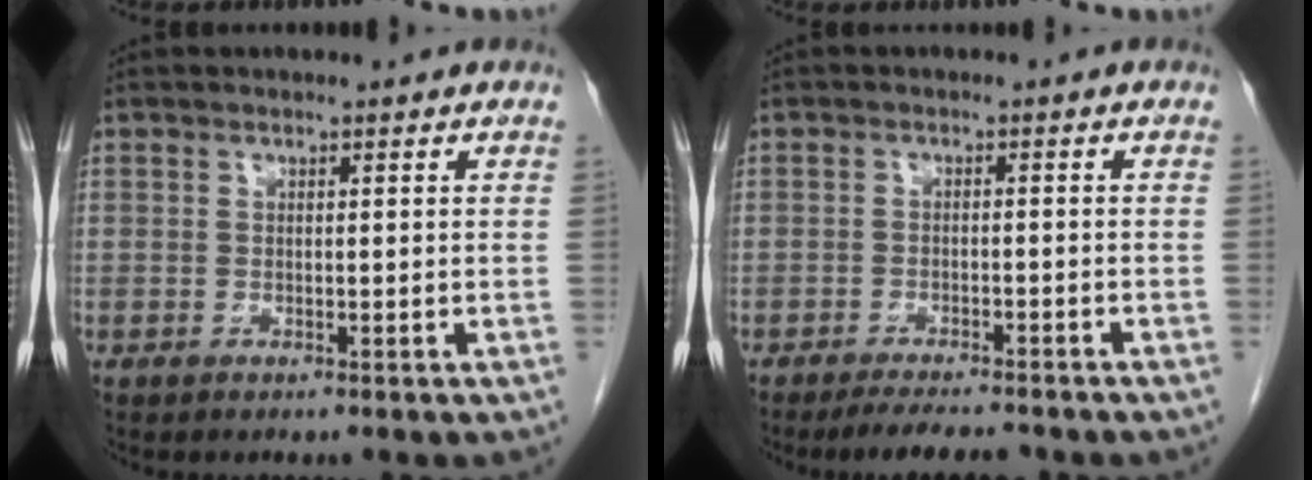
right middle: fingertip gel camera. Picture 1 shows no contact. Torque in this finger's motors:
{"motor_torque": [0.85, -0.58, 0.08, 0.11]}